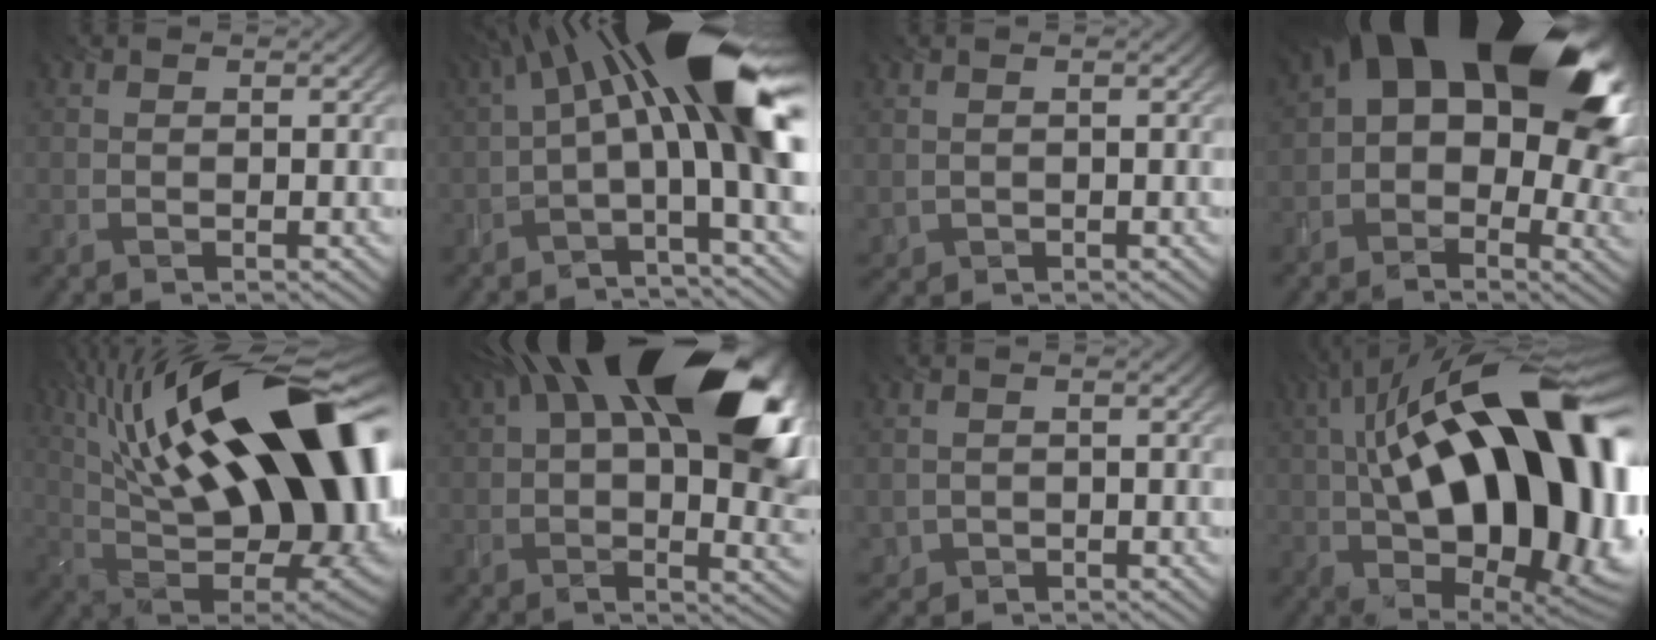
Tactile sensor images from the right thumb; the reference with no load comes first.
{"total": 13.9, "force": [1.3, 3.3, 13.5], "torque": [-0.216, 0.021, 0.010]}
{"total": 1.4, "force": [0.4, 1.2, 0.4], "torque": [-0.025, -0.001, 0.010]}
{"total": 19.8, "force": [4.5, 11.3, 15.6], "torque": [-0.193, 0.018, 0.088]}
{"total": 22.7, "force": [7.4, 8.0, 19.9], "torque": [-0.350, 0.055, 0.126]}
{"total": 21.7, "force": [8.8, 10.3, 17.0], "torque": [-0.251, 0.032, 0.146]}
{"total": 1.5, "force": [-0.1, 1.5, 0.1], "torque": [-0.019, -0.004, -0.004]}
{"total": 21.6, "force": [2.1, 10.3, 18.9], "torque": [-0.298, 0.032, 0.020]}